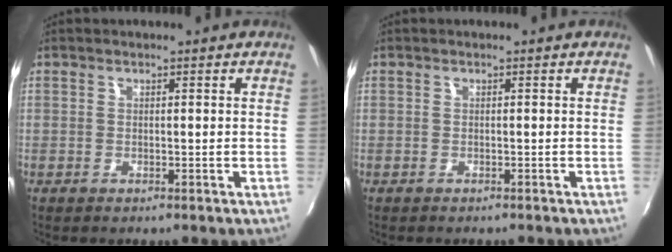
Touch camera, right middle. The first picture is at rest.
{"total": 0.7, "force": [-0.7, 0.3, 0.2], "torque": [-0.006, -0.002, -0.010]}